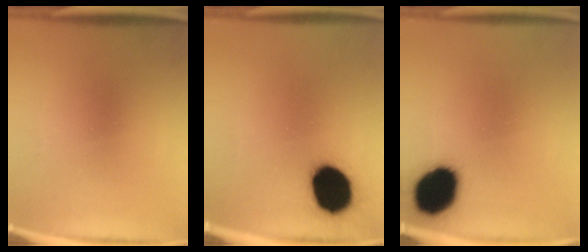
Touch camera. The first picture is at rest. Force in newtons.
{"total": 17.4}
{"total": 15.2}